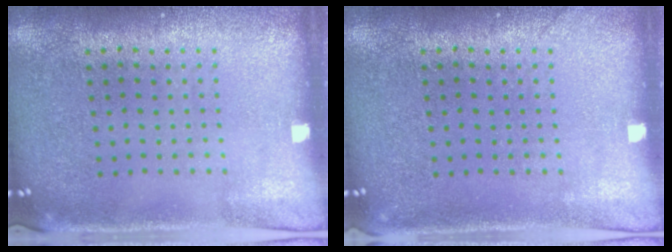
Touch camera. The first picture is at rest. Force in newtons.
{"total": 0.7, "press": 0.7, "slide": 0.1}